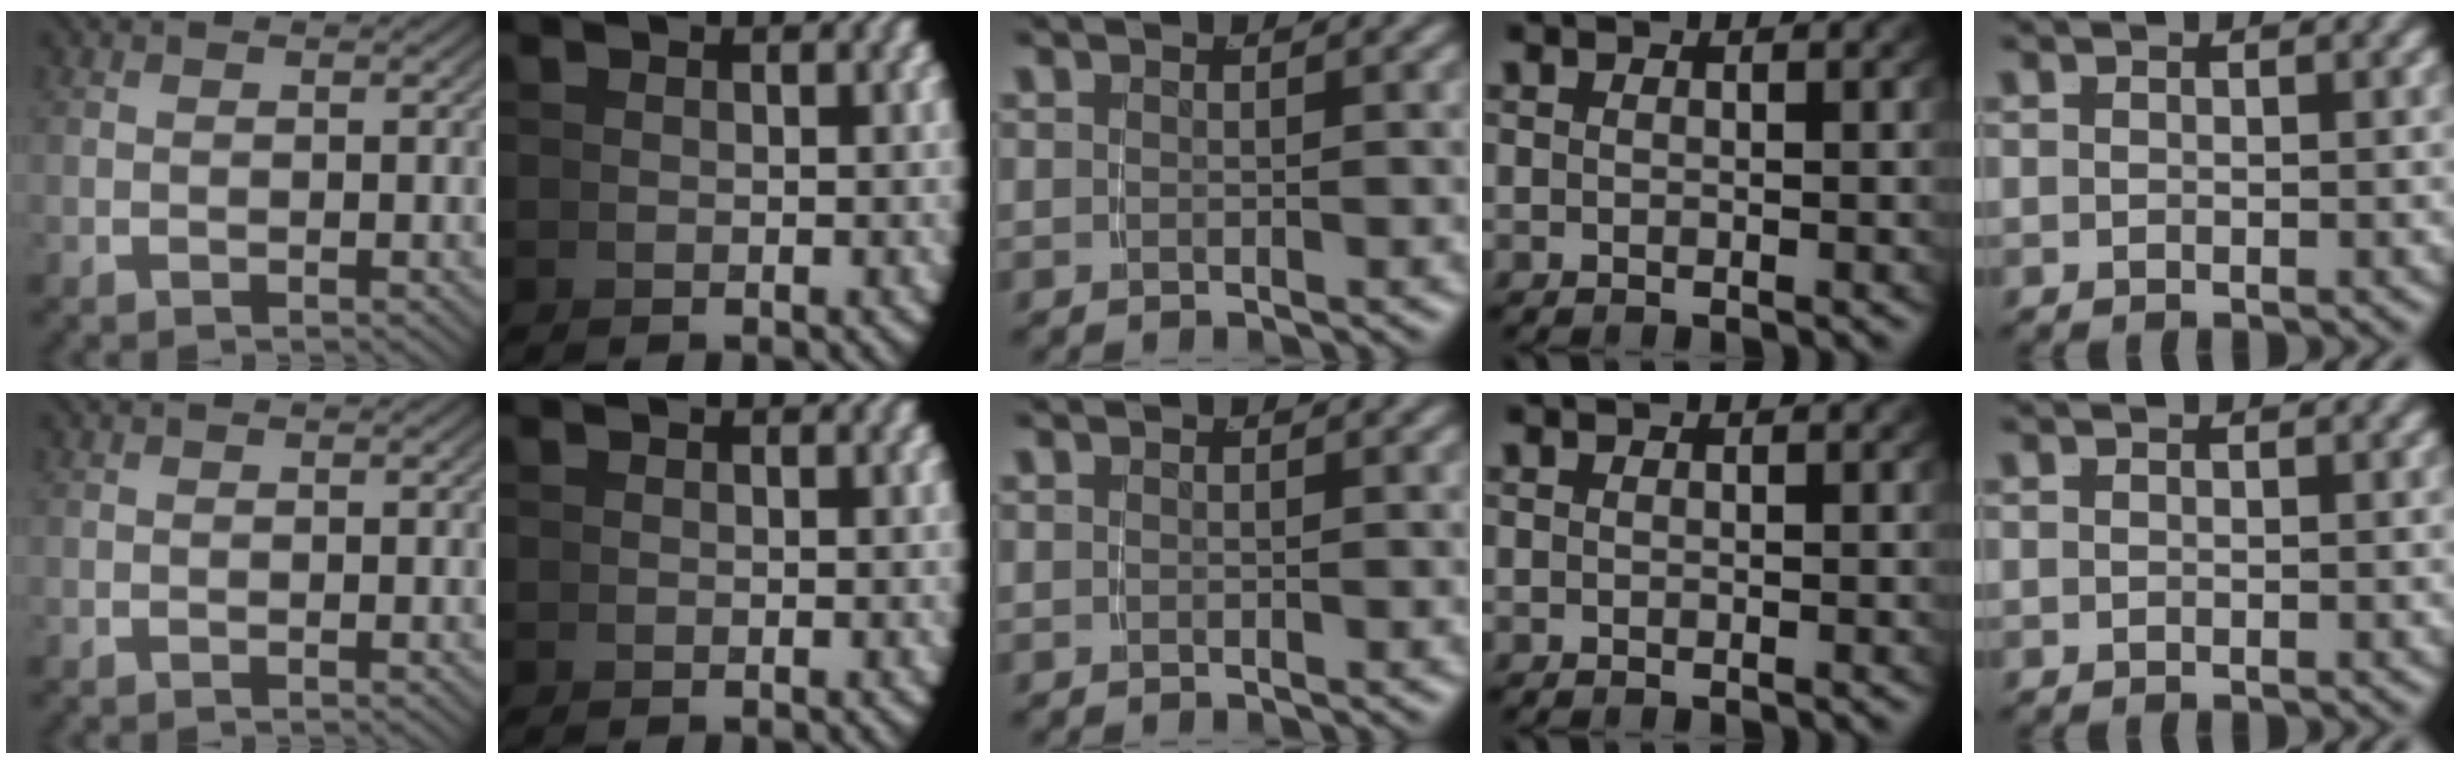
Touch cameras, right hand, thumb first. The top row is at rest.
{}